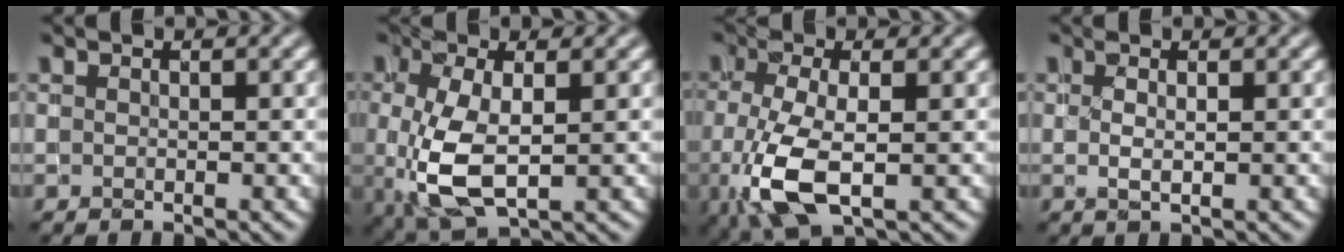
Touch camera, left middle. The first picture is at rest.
{"total": 5.9, "force": [-0.8, 2.7, 5.2], "torque": [-0.123, -0.008, -0.009]}
{"total": 6.1, "force": [-1.9, 2.4, 5.3], "torque": [-0.127, -0.008, -0.034]}
{"total": 0.7, "force": [0.3, 0.2, 0.6], "torque": [-0.010, -0.003, 0.007]}